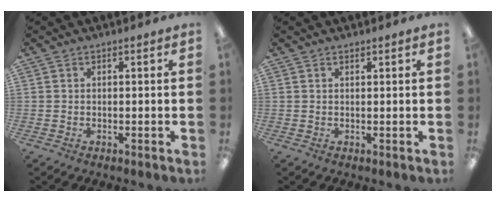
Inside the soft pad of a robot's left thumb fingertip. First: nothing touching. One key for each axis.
{"total": 0.5, "fx": 0.5, "fy": 0.0, "fz": 0.2, "tx": -0.004, "ty": 0.001, "tz": 0.009}